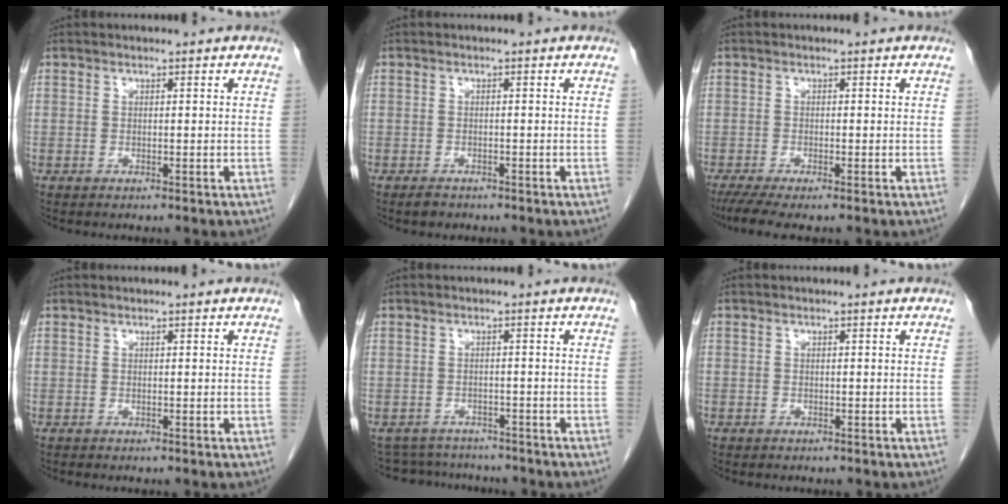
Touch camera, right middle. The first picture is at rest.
{"total": 1.3, "force": [-1.1, 0.7, 0.4], "torque": [-0.012, 0.000, -0.015]}
{"total": 4.3, "force": [-3.1, 0.4, 2.9], "torque": [-0.052, -0.011, -0.055]}
{"total": 0.0}
{"total": 7.3, "force": [-6.9, 2.2, 0.6], "torque": [-0.008, 0.010, -0.093]}
{"total": 0.8, "force": [-0.6, 0.5, 0.1], "torque": [-0.003, 0.002, -0.009]}